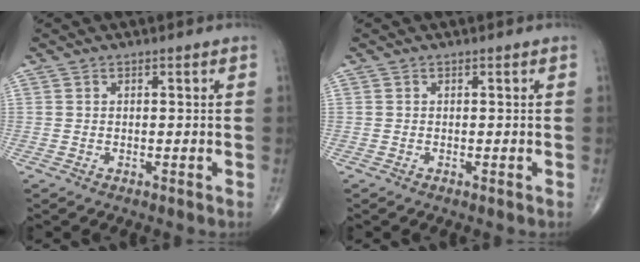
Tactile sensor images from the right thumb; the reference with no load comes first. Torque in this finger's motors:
{"motor_torque": [0.22, 0.05, -0.19, -0.38, 0.03]}